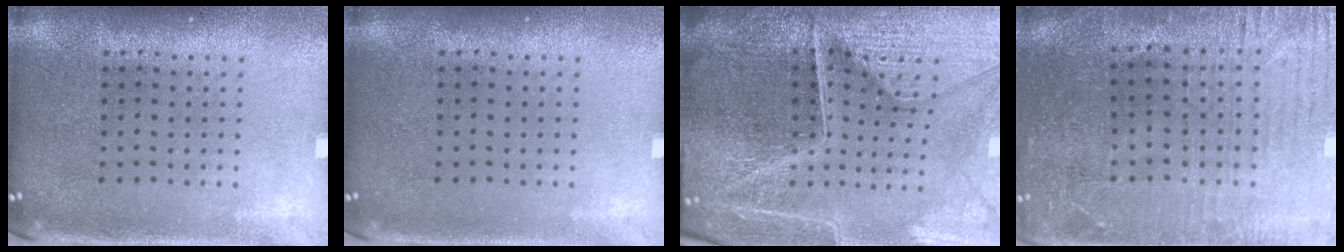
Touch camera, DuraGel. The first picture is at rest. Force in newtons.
{"total": 0.0}
{"total": 5.6, "press": 5.2, "slide": 2.0}
{"total": 1.4, "press": 1.3, "slide": 0.5}